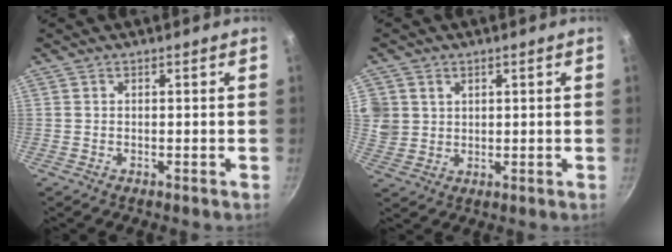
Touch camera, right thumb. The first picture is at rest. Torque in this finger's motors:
{"motor_torque": [0.17, -0.16, -0.24, 0.42, -0.06]}